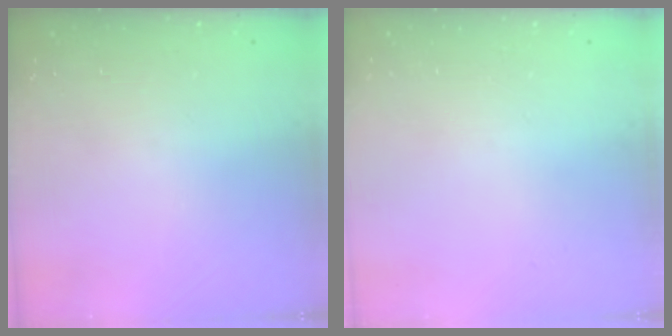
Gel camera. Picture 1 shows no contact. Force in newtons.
{"total": 0.0}